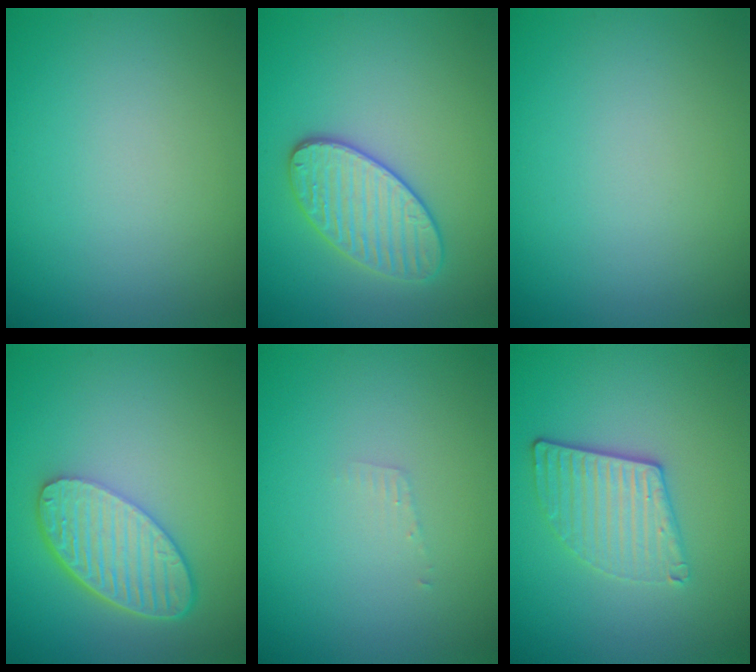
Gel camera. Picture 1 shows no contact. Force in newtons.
{"total": 3.5, "press": 3.4, "slide": 0.8}
{"total": 0.0}
{"total": 5.9, "press": 4.5, "slide": 3.8}
{"total": 0.7, "press": 0.7, "slide": 0.1}
{"total": 3.4, "press": 2.9, "slide": 1.7}